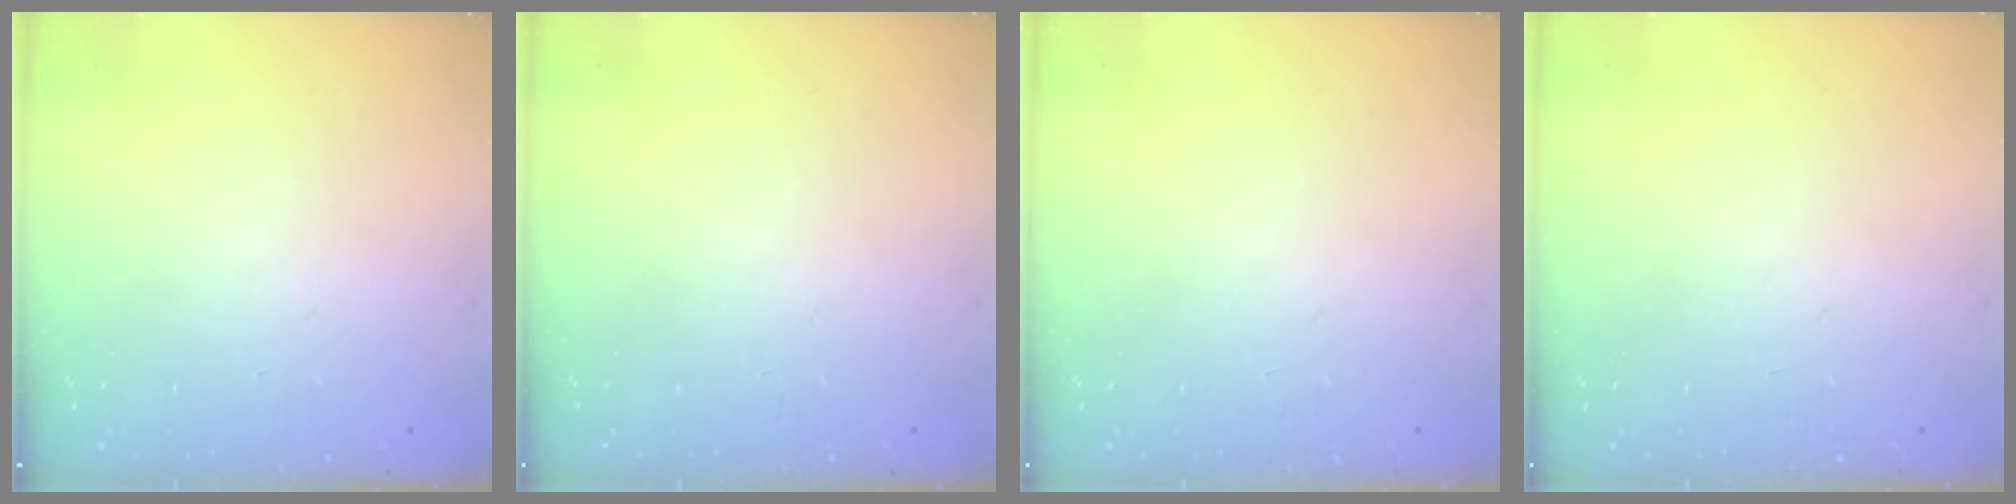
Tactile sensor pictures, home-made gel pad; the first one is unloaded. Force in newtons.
{"total": 0.0}
{"total": 0.0}
{"total": 0.0}